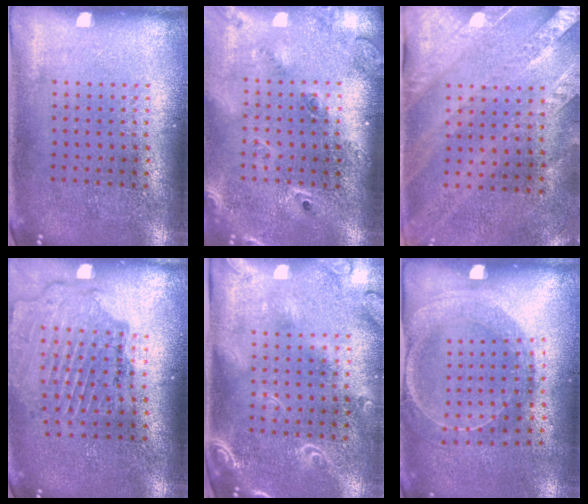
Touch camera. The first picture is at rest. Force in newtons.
{"total": 2.4, "press": 1.7, "slide": 1.6}
{"total": 2.5, "press": 2.1, "slide": 1.3}
{"total": 1.6, "press": 1.6, "slide": 0.2}
{"total": 2.3, "press": 1.9, "slide": 1.2}
{"total": 1.5, "press": 1.5, "slide": 0.4}